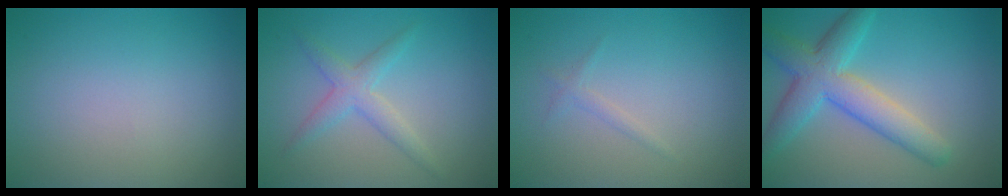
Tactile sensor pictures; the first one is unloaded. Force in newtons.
{"total": 2.5, "press": 2.5, "slide": 0.1}
{"total": 0.8, "press": 0.8, "slide": 0.1}
{"total": 6.1, "press": 6.1, "slide": 0.1}